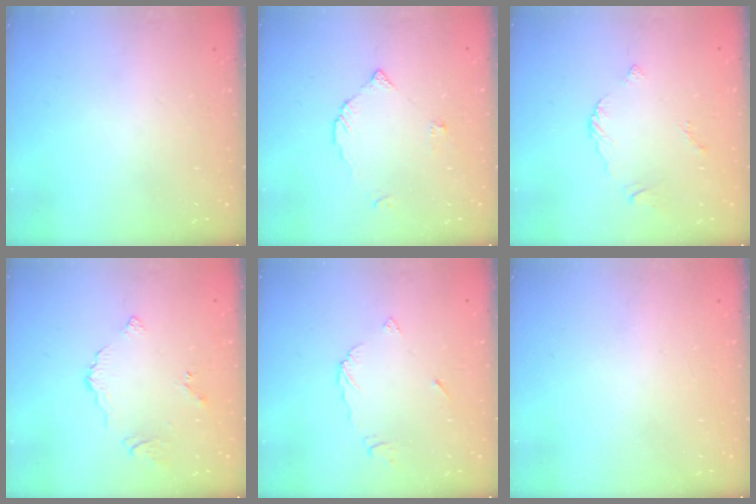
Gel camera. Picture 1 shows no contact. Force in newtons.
{"total": 3.3, "press": 3.2, "slide": 0.4}
{"total": 3.5, "press": 3.5, "slide": 0.2}
{"total": 4.3, "press": 4.3, "slide": 0.1}
{"total": 5.8, "press": 5.8, "slide": 0.3}
{"total": 1.8, "press": 1.8, "slide": 0.1}